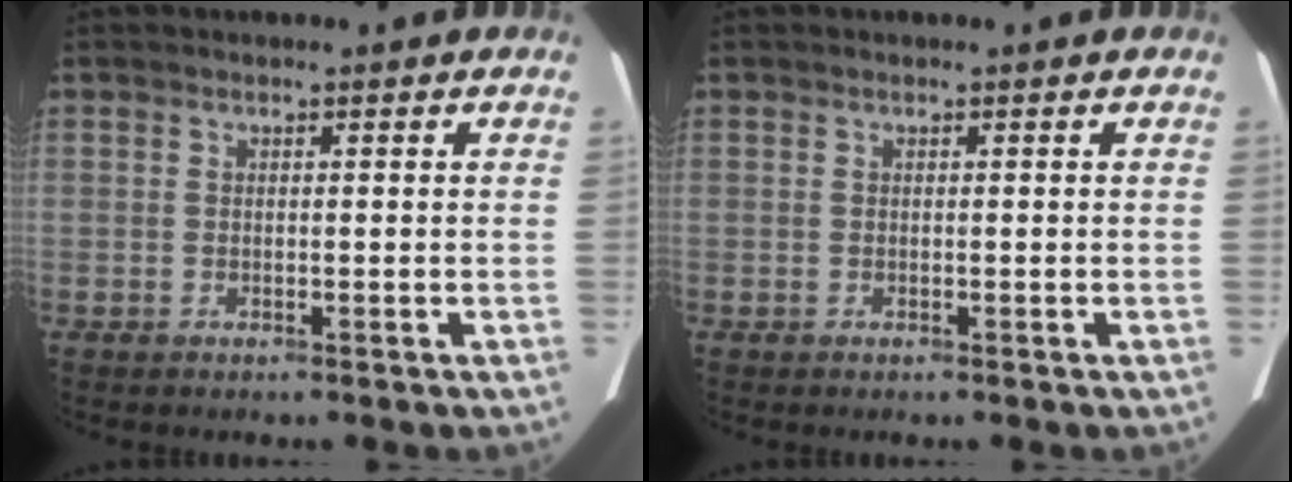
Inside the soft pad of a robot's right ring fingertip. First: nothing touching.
{"total": 0.0}